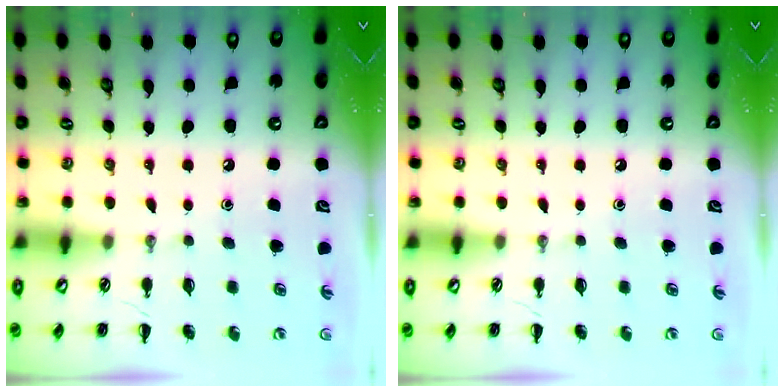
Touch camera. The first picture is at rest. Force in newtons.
{"total": 0.0}